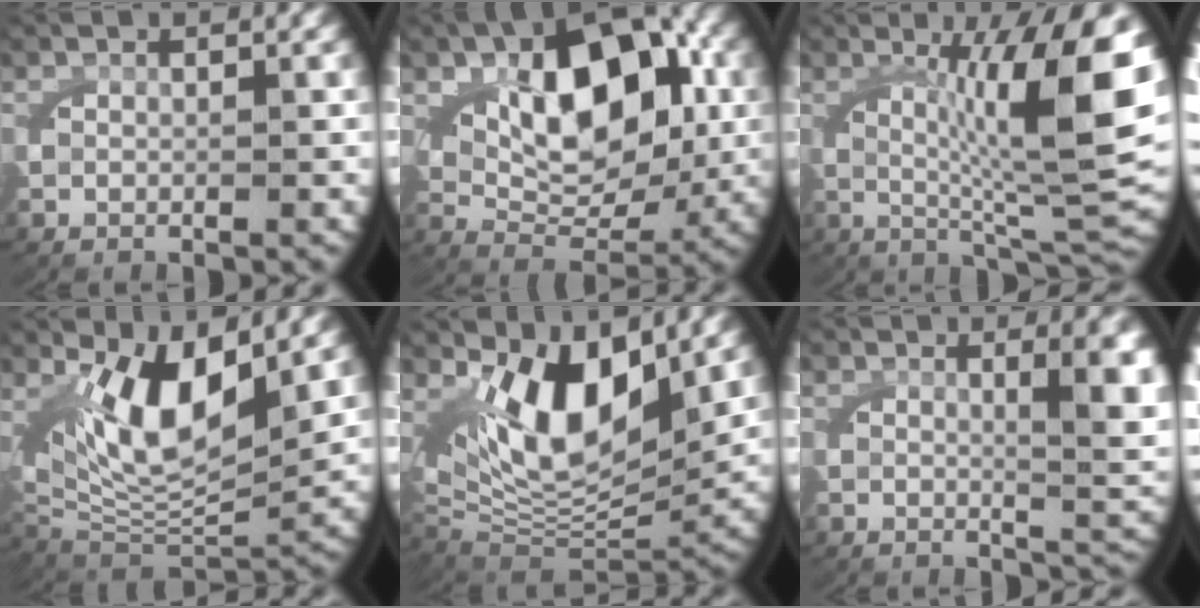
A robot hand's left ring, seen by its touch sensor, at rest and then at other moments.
{"total": 10.3, "force": [2.5, 5.8, 8.2], "torque": [-0.136, -0.002, 0.045]}
{"total": 12.4, "force": [1.1, 3.6, 11.8], "torque": [-0.165, 0.002, 0.024]}
{"total": 10.5, "force": [2.2, 5.9, 8.4], "torque": [-0.179, -0.020, 0.050]}
{"total": 11.6, "force": [2.5, 6.8, 9.1], "torque": [-0.185, -0.024, 0.055]}
{"total": 4.8, "force": [1.0, 1.0, 4.6], "torque": [-0.061, -0.010, 0.021]}